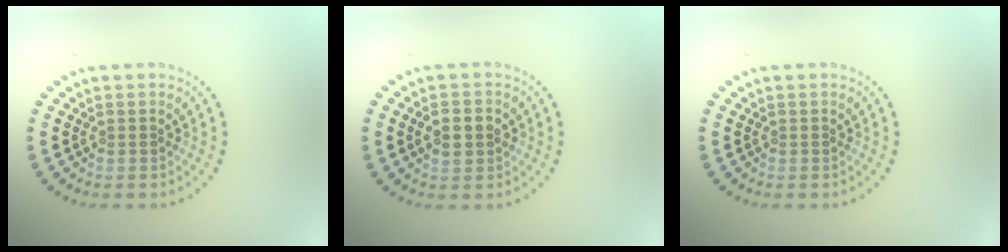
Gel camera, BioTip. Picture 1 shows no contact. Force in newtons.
{"total": 3.0, "press": 3.0, "slide": 0.1}
{"total": 0.0}